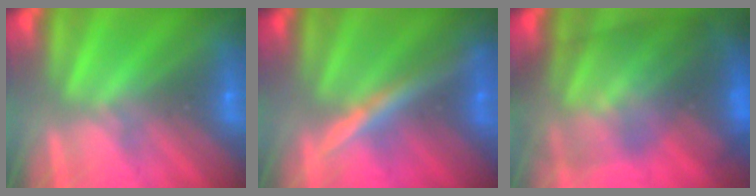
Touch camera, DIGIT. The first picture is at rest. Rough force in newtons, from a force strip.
{"total": 2.5}
{"total": 7.7}